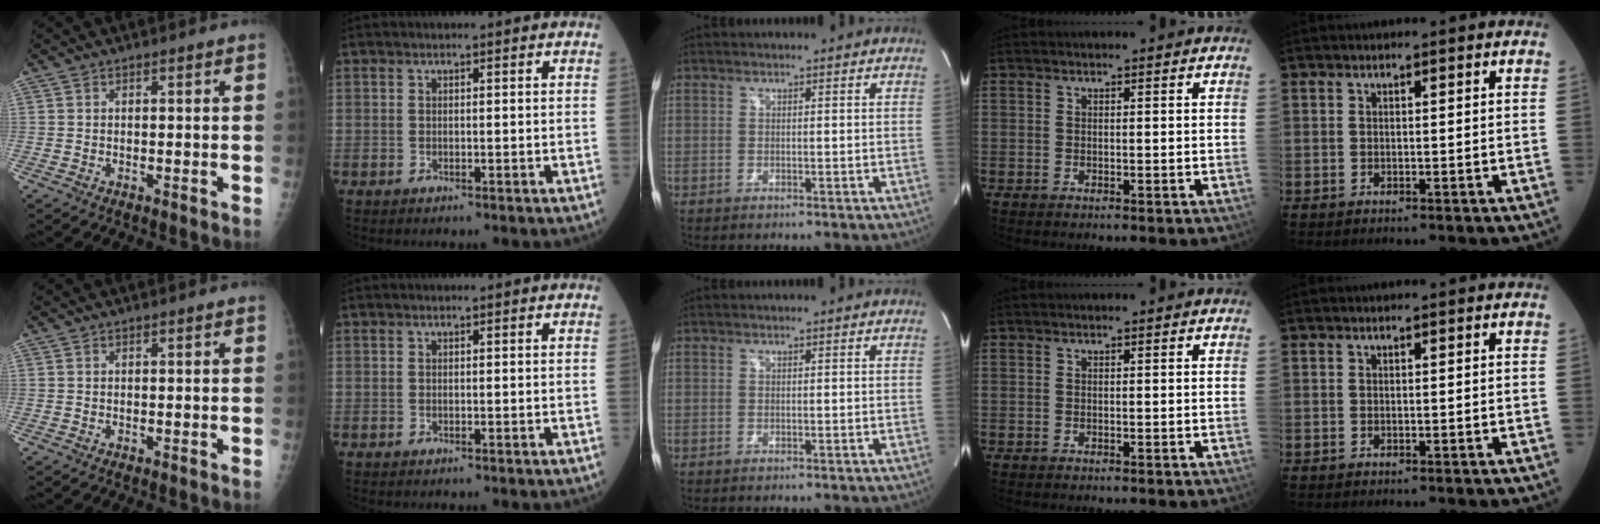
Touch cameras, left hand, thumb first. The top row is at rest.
{}